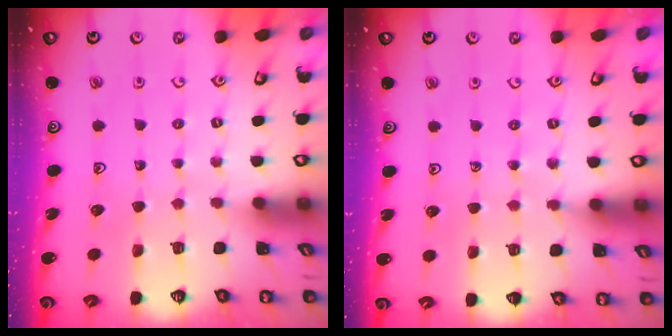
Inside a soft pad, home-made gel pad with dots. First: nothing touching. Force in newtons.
{"total": 4.7, "press": 4.6, "slide": 0.6}